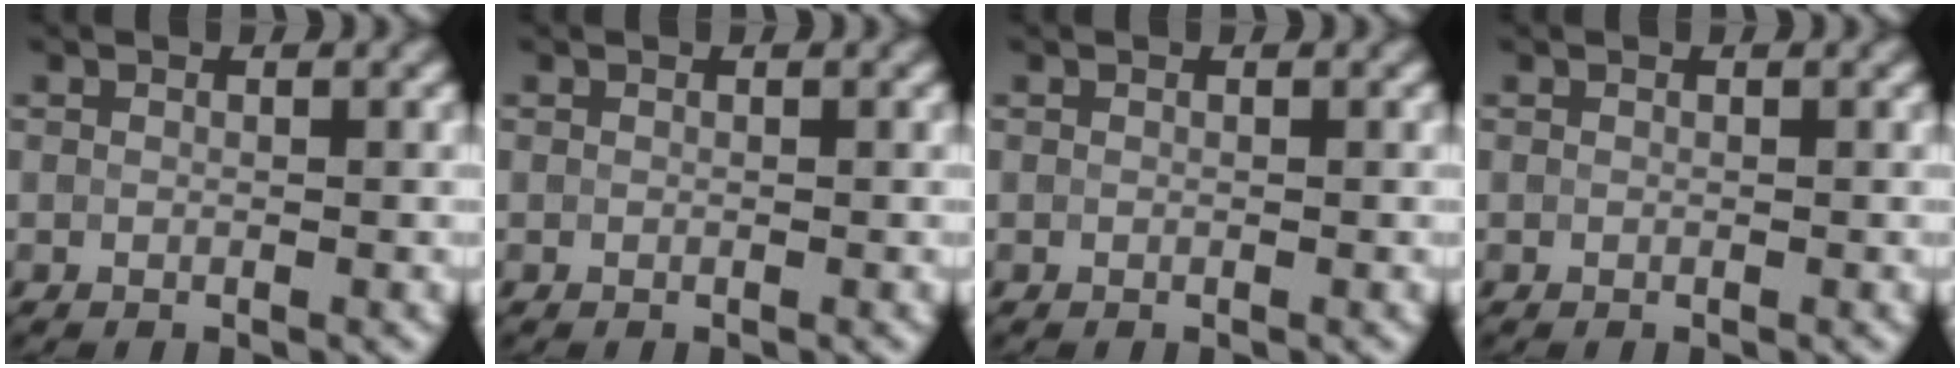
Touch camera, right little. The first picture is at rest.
{"total": 0.0}
{"total": 0.0}
{"total": 0.0}